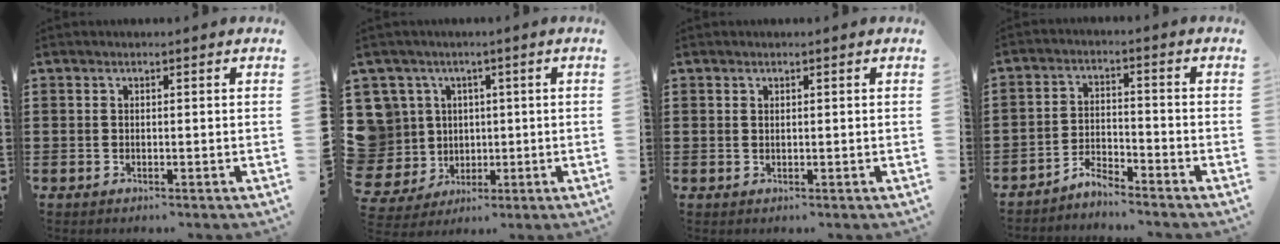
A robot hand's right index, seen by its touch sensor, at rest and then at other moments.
{"total": 8.9, "force": [1.4, 8.5, 1.9], "torque": [-0.107, -0.008, 0.031]}
{"total": 0.5, "force": [0.3, 0.3, 0.2], "torque": [-0.005, 0.002, 0.007]}
{"total": 3.7, "force": [-3.7, 0.2, 0.2], "torque": [-0.011, 0.003, -0.077]}